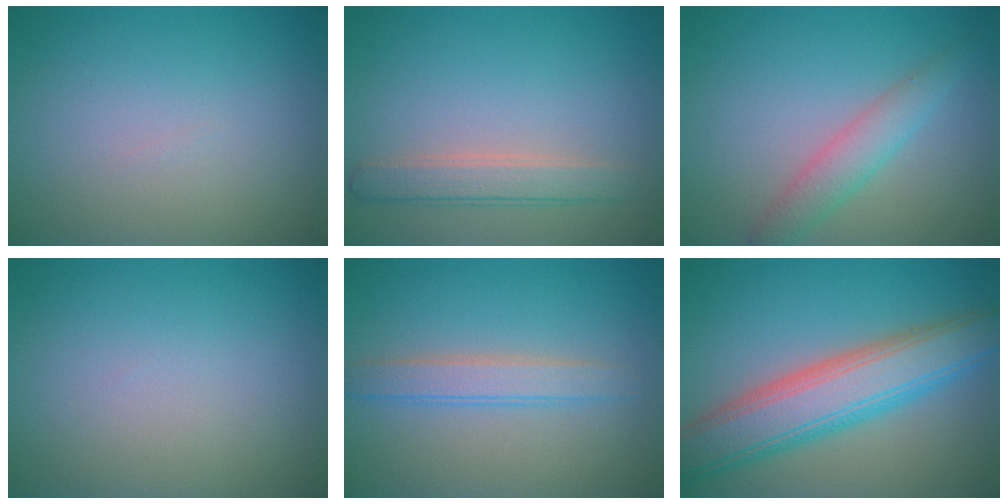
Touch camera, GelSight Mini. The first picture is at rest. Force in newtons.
{"total": 2.6, "press": 2.6, "slide": 0.1}
{"total": 2.8, "press": 2.8, "slide": 0.1}
{"total": 0.0}
{"total": 2.5, "press": 2.5, "slide": 0.2}
{"total": 8.0, "press": 8.0, "slide": 0.4}